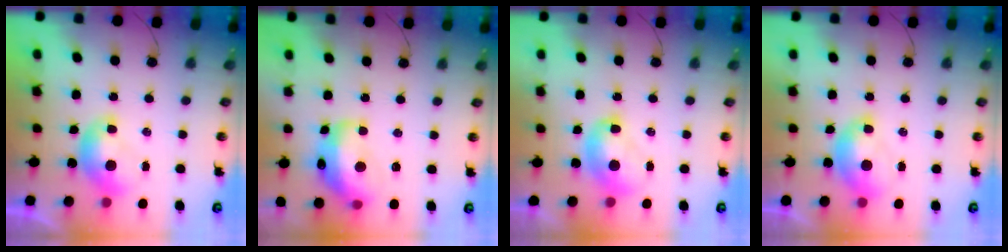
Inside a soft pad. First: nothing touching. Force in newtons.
{"total": 9.3, "press": 9.2, "slide": 0.9}
{"total": 2.4, "press": 2.4, "slide": 0.3}
{"total": 1.4, "press": 1.2, "slide": 0.6}